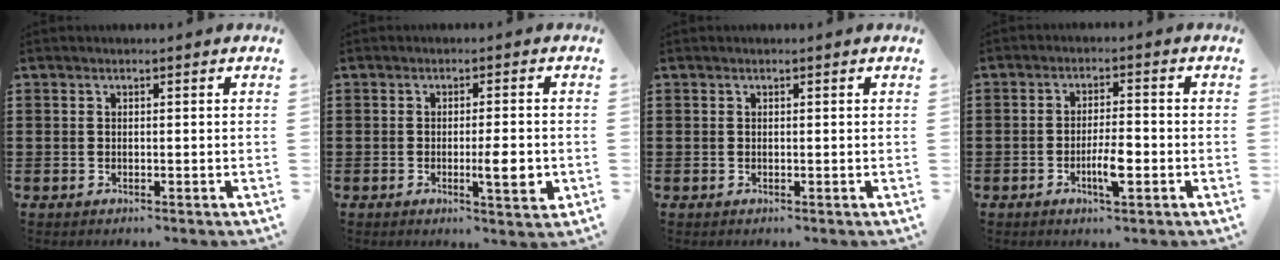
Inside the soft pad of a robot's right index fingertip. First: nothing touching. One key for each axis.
{"total": 5.2, "fx": -1.2, "fy": 0.7, "fz": 5.0, "tx": -0.073, "ty": -0.010, "tz": -0.019}
{"total": 0.0}
{"total": 4.7, "fx": -1.7, "fy": 1.2, "fz": 4.2, "tx": -0.077, "ty": 0.004, "tz": -0.032}